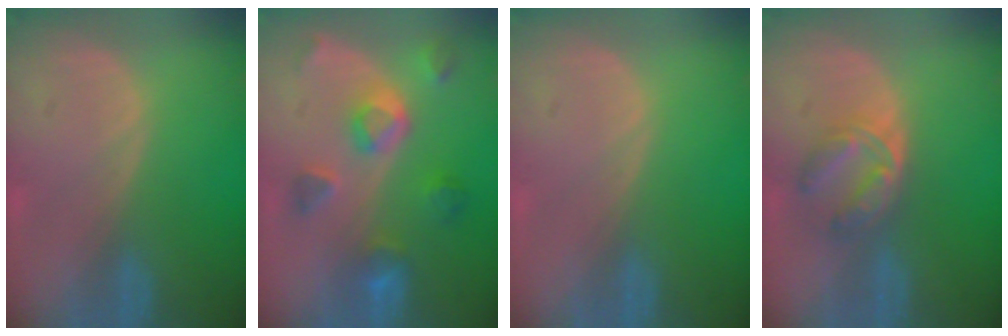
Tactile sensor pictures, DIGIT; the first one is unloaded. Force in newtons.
{"total": 7.7, "press": 6.8, "slide": 3.5}
{"total": 0.0}
{"total": 5.4, "press": 5.3, "slide": 1.2}